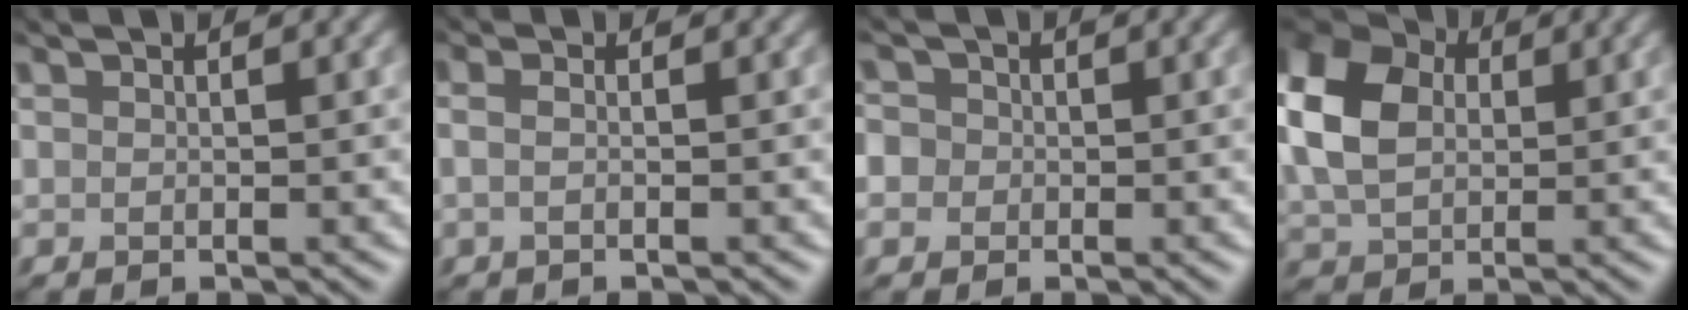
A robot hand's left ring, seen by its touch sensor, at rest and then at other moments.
{"total": 1.0, "force": [-0.8, 0.2, 0.6], "torque": [-0.012, -0.004, -0.015]}
{"total": 1.7, "force": [-0.8, 1.5, -0.2], "torque": [-0.014, -0.009, 0.000]}
{"total": 8.5, "force": [0.6, 6.5, 5.5], "torque": [-0.169, 0.007, 0.022]}